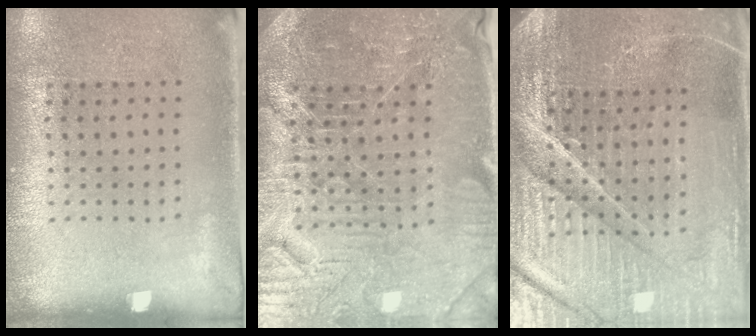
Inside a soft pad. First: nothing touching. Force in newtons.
{"total": 4.6, "press": 4.4, "slide": 1.4}
{"total": 5.9, "press": 5.3, "slide": 2.5}